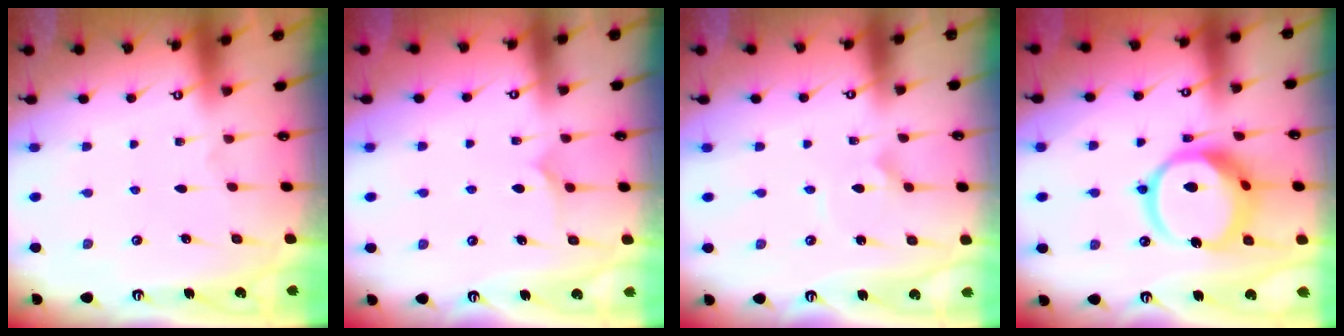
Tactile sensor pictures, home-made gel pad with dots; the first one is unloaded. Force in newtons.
{"total": 6.1, "press": 6.1, "slide": 0.2}
{"total": 2.9, "press": 2.9, "slide": 0.0}
{"total": 15.7, "press": 15.6, "slide": 1.6}